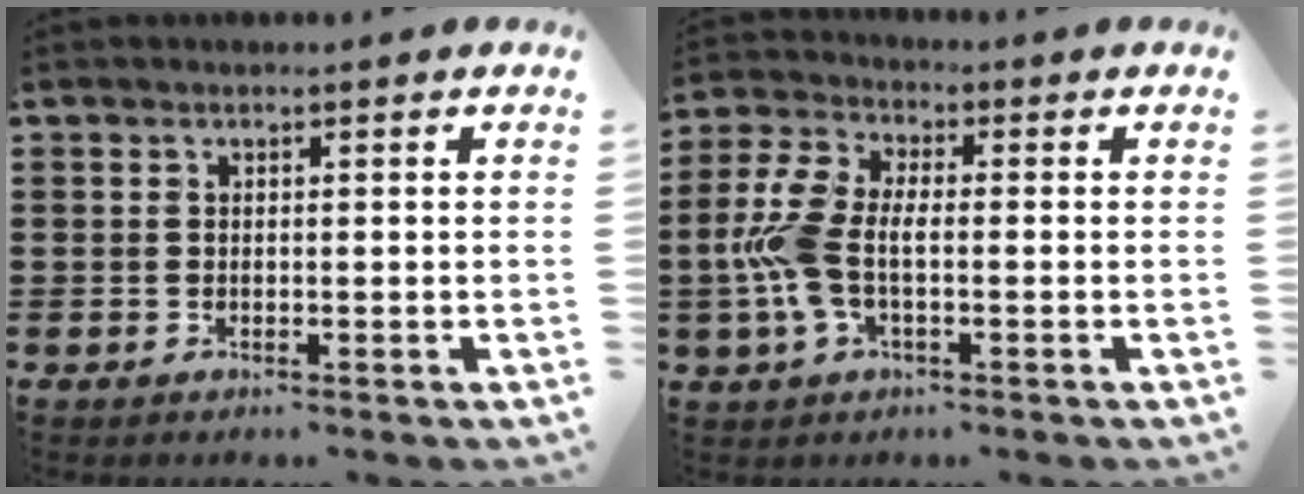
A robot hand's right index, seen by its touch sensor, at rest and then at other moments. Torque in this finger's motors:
{"motor_torque": [1.21, -0.09, 0.66, 0.21]}